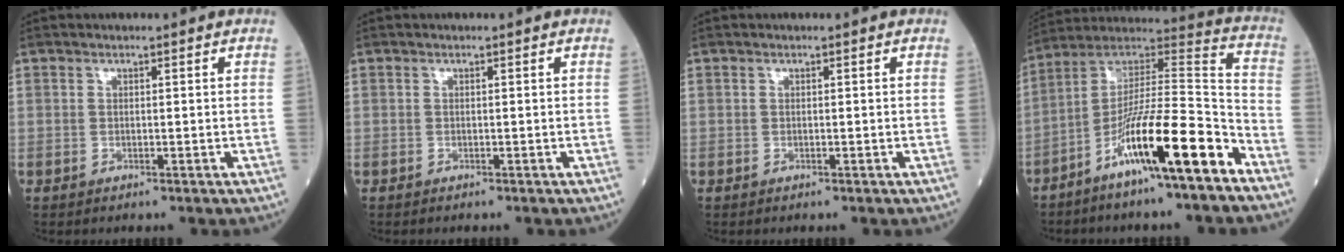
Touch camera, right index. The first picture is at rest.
{"total": 0.0}
{"total": 0.0}
{"total": 17.3, "force": [-9.4, 0.7, 14.5], "torque": [-0.256, 0.001, -0.166]}